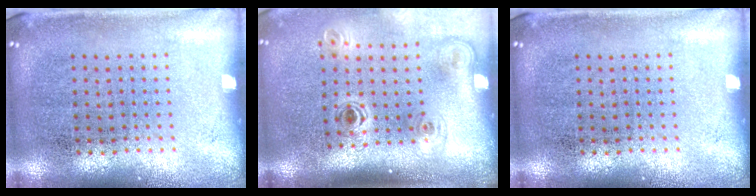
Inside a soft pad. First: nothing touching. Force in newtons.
{"total": 2.1, "press": 1.4, "slide": 1.5}
{"total": 0.0}